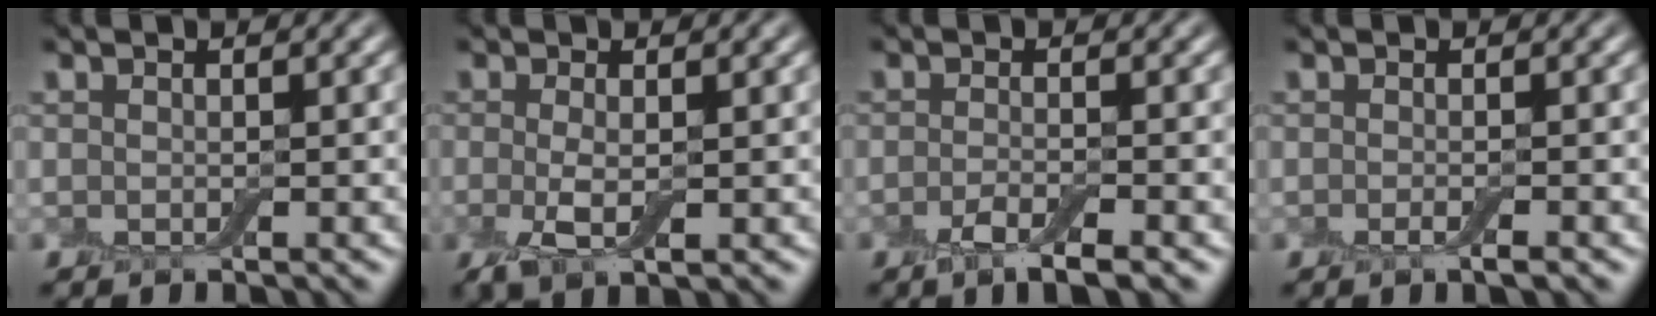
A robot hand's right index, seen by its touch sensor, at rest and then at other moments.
{"total": 2.9, "force": [-0.3, 1.1, 2.7], "torque": [-0.064, -0.009, -0.007]}
{"total": 2.9, "force": [-1.6, 0.7, 2.4], "torque": [-0.043, -0.003, -0.034]}
{"total": 1.3, "force": [-0.6, 0.2, 1.1], "torque": [-0.018, -0.005, -0.013]}